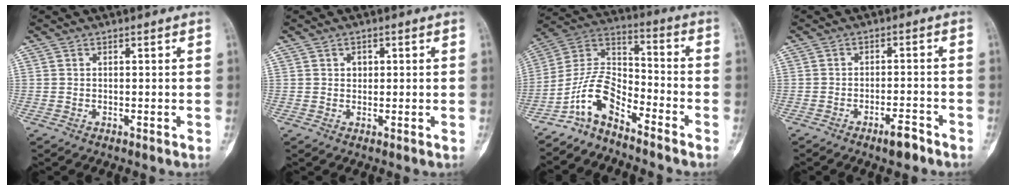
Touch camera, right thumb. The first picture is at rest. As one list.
[{"total": 1.5, "force": [0.4, 1.3, 0.7], "torque": [-0.002, 0.001, 0.005]}, {"total": 10.5, "force": [-7.6, 4.3, 5.9], "torque": [-0.112, 0.086, -0.157]}, {"total": 4.0, "force": [-2.9, 1.0, 2.6], "torque": [-0.041, 0.019, -0.046]}]